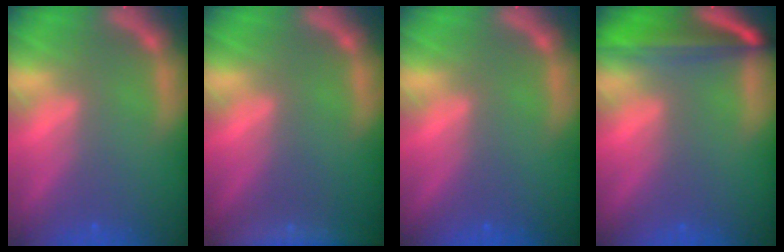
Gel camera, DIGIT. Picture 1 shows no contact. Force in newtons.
{"total": 8.0}
{"total": 0.0}
{"total": 7.6}